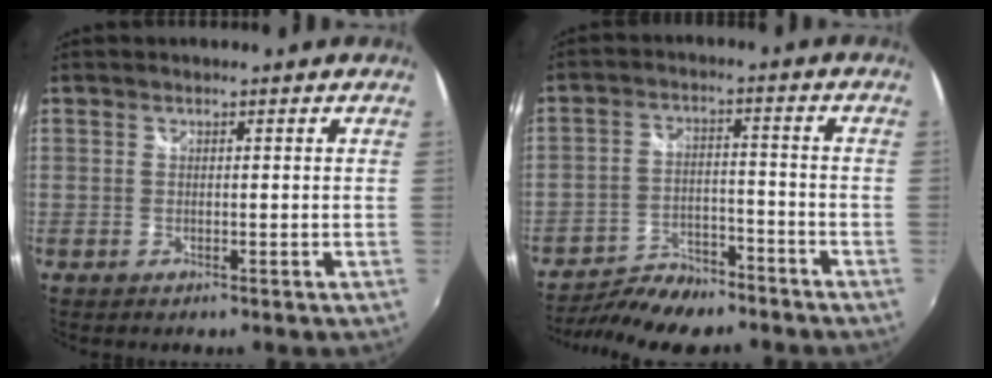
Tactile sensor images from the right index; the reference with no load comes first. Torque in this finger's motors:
{"motor_torque": [0.35, -0.31, 0.20, 0.03]}